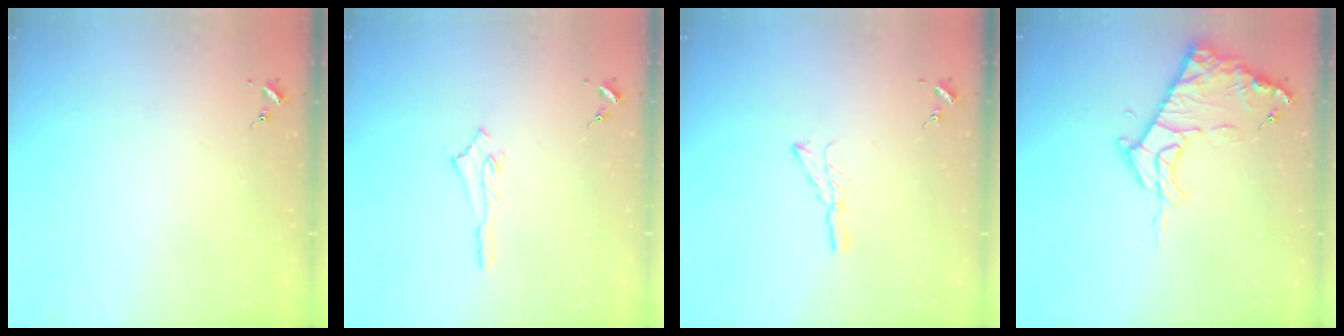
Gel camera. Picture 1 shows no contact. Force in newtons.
{"total": 2.5, "press": 2.5, "slide": 0.2}
{"total": 5.8, "press": 5.7, "slide": 0.6}
{"total": 12.0, "press": 12.0, "slide": 1.2}